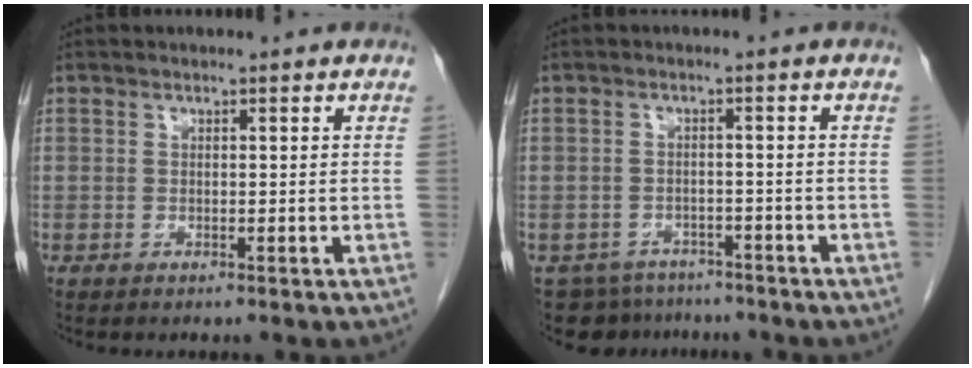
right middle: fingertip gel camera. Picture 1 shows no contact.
{"total": 6.8, "force": [-5.8, 3.5, 0.0], "torque": [0.002, 0.009, -0.076]}